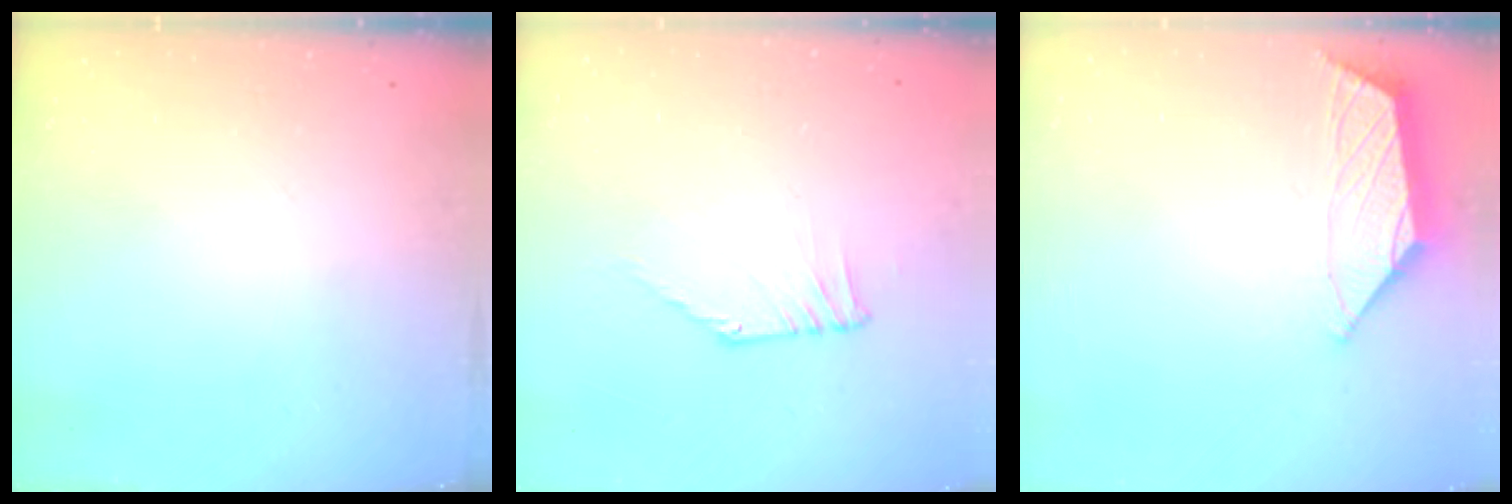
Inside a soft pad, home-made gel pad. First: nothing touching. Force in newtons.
{"total": 0.5, "press": 0.2, "slide": 0.5}
{"total": 0.9, "press": 0.8, "slide": 0.4}